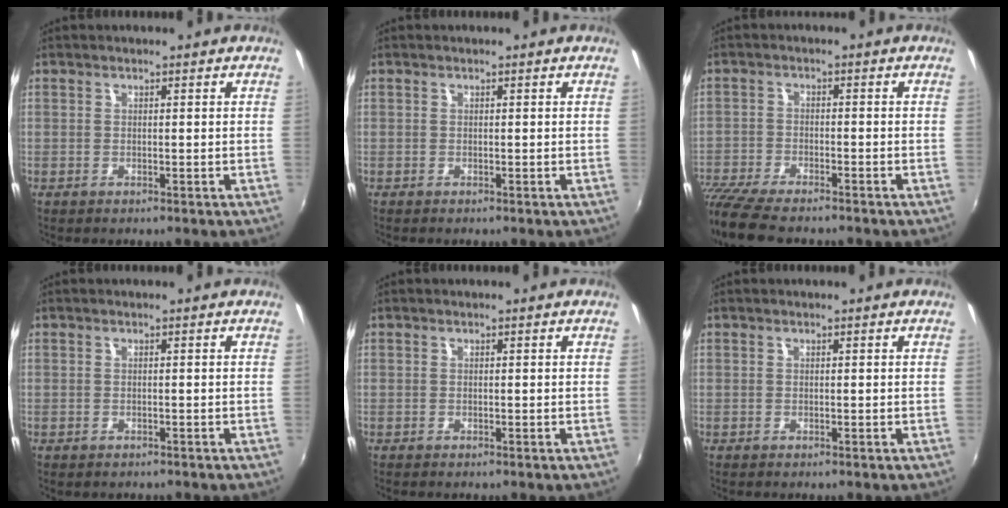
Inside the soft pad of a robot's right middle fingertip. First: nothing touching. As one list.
[{"total": 0.0}, {"total": 11.4, "force": [-9.7, 2.4, 5.4], "torque": [-0.136, -0.045, -0.175]}, {"total": 1.0, "force": [-0.8, 0.4, 0.3], "torque": [-0.009, -0.003, -0.011]}, {"total": 0.0}, {"total": 0.0}]